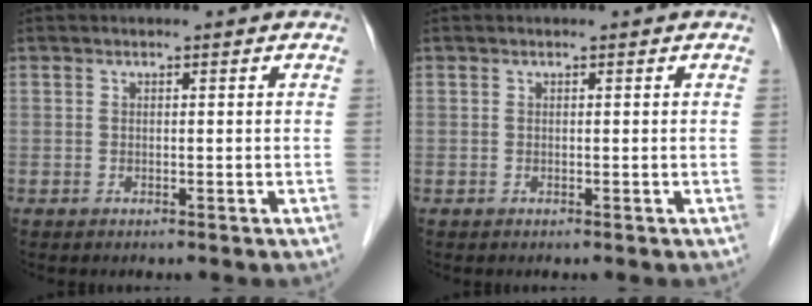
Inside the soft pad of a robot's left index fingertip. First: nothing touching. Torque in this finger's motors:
{"motor_torque": [-0.06, 0.06, 0.00, -0.01]}